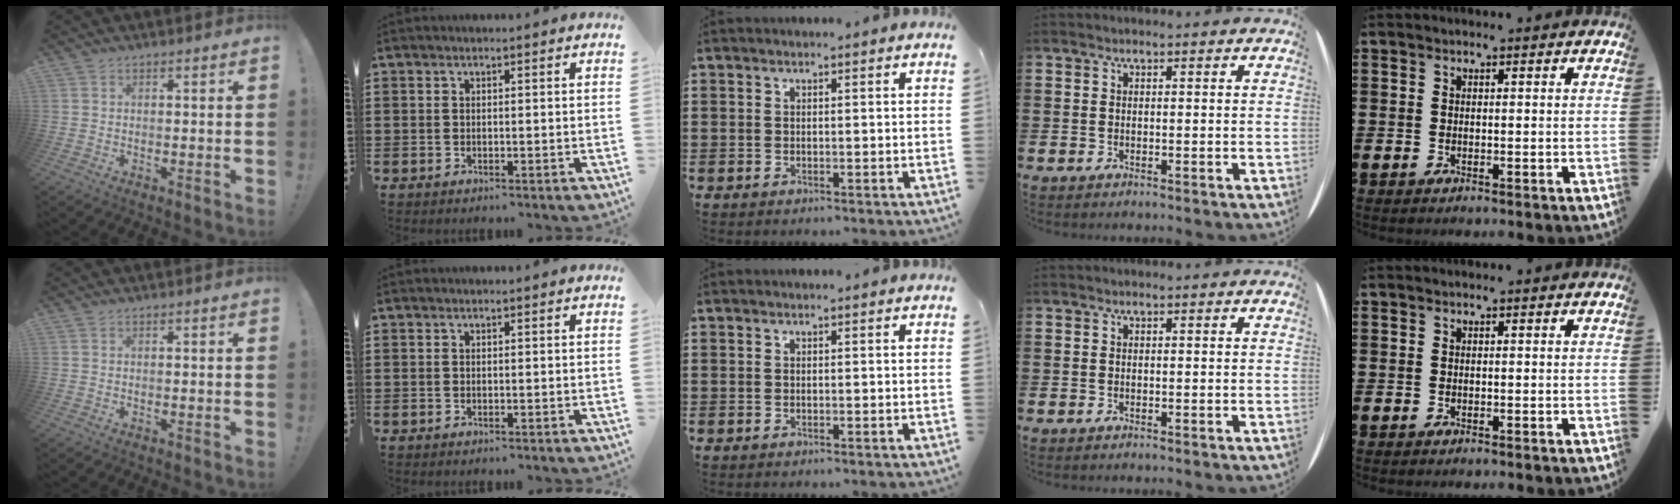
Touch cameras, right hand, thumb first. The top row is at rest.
{}